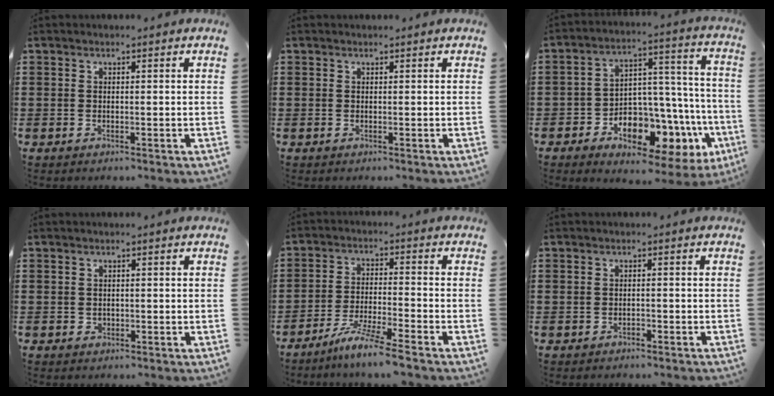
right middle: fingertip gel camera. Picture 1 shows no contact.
{"total": 0.0}
{"total": 9.2, "force": [-5.7, 5.4, 4.9], "torque": [-0.082, 0.001, -0.099]}
{"total": 0.7, "force": [0.1, 0.7, 0.2], "torque": [-0.007, 0.005, 0.000]}
{"total": 6.4, "force": [-5.4, -0.5, 3.3], "torque": [-0.063, -0.015, -0.102]}
{"total": 0.9, "force": [-0.9, 0.3, 0.0], "torque": [-0.004, 0.001, -0.020]}